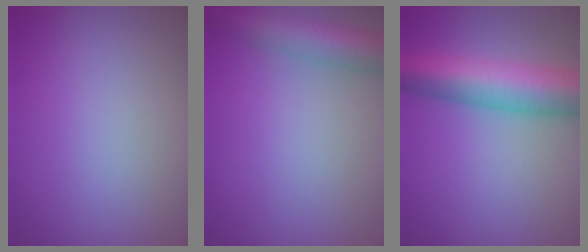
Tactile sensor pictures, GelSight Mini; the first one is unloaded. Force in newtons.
{"total": 4.9, "press": 4.9, "slide": 0.3}
{"total": 8.7, "press": 8.7, "slide": 0.2}